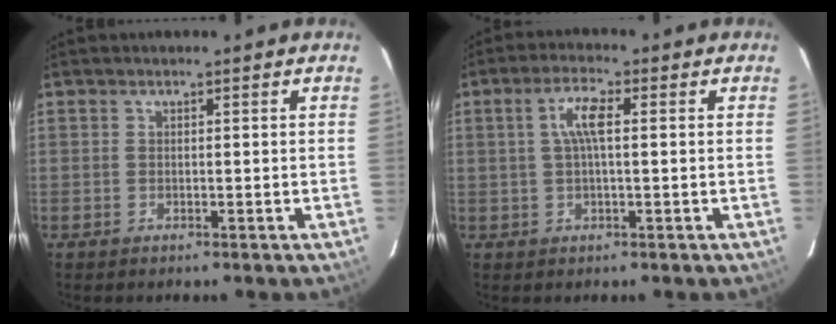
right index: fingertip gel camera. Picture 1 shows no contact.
{"total": 4.9, "force": [0.8, 1.1, 4.7], "torque": [-0.090, 0.009, 0.015]}